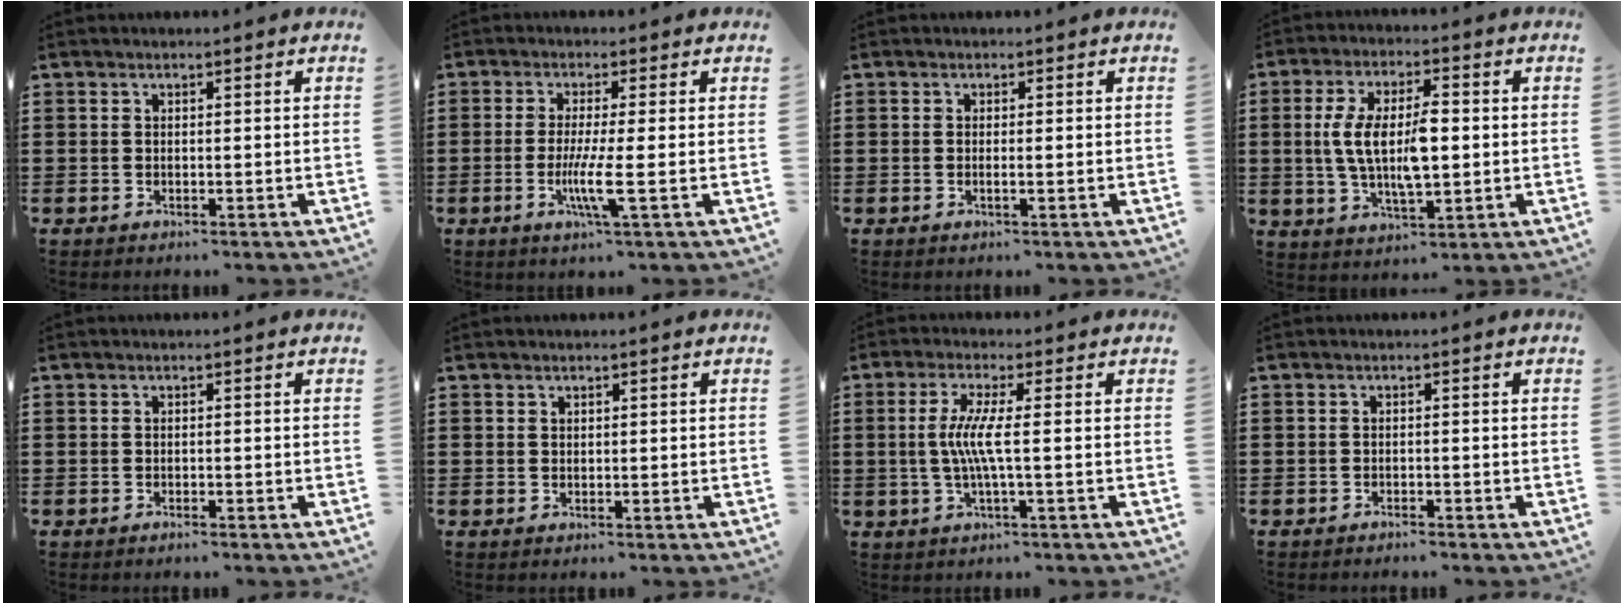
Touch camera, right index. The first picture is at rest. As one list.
[{"total": 5.9, "force": [-1.5, -0.2, 5.7], "torque": [-0.107, -0.019, -0.027]}, {"total": 0.9, "force": [-0.3, -0.1, 0.9], "torque": [-0.016, -0.007, -0.004]}, {"total": 9.9, "force": [0.2, 3.8, 9.2], "torque": [-0.204, -0.003, -0.006]}, {"total": 0.6, "force": [-0.5, 0.0, 0.2], "torque": [-0.006, -0.003, -0.010]}, {"total": 0.5, "force": [0.4, 0.4, 0.1], "torque": [-0.002, 0.002, 0.007]}, {"total": 5.4, "force": [-0.3, -0.1, 5.4], "torque": [-0.113, -0.012, -0.014]}, {"total": 0.8, "force": [-0.8, 0.0, 0.0], "torque": [-0.002, 0.000, -0.018]}]